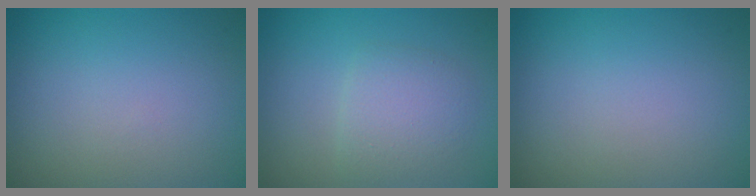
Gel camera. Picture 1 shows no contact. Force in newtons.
{"total": 2.6, "press": 2.6, "slide": 0.1}
{"total": 0.0}